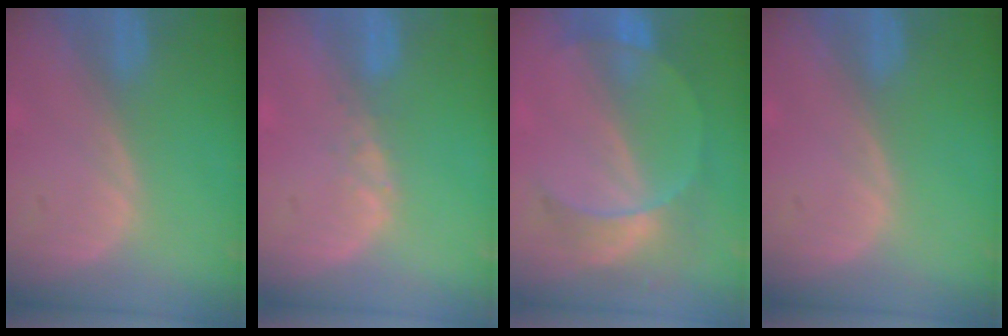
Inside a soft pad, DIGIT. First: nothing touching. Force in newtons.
{"total": 1.0, "press": 1.0, "slide": 0.2}
{"total": 7.6, "press": 6.7, "slide": 3.6}
{"total": 0.0}